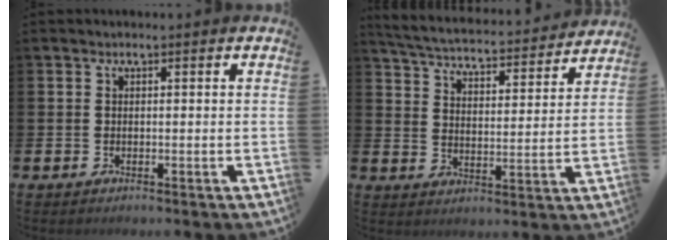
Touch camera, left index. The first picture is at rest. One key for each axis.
{"total": 5.0, "fx": 4.9, "fy": 0.7, "fz": 1.1, "tx": -0.048, "ty": -0.042, "tz": 0.078}